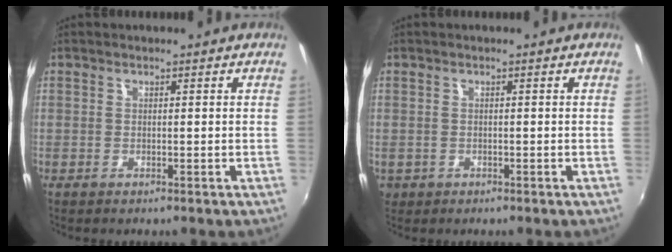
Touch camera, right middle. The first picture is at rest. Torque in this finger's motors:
{"motor_torque": [0.22, -0.23, -0.07, 0.00]}